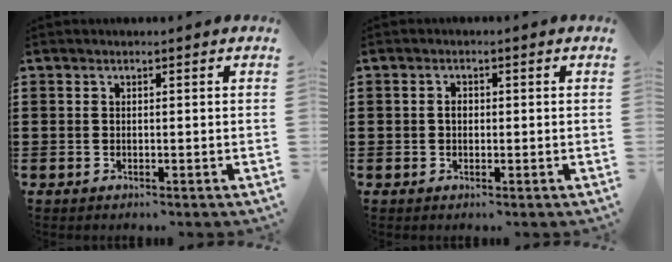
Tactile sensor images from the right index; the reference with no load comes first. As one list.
[{"total": 1.4, "force": [0.1, 0.8, 1.1], "torque": [-0.024, 0.003, 0.001]}]